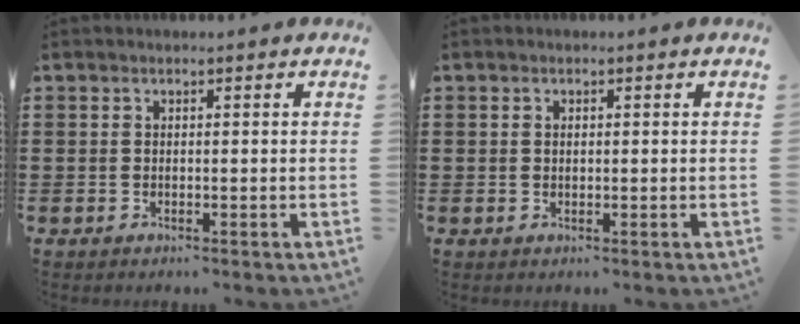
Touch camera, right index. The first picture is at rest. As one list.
[{"total": 0.5, "force": [0.1, 0.3, 0.4], "torque": [-0.009, 0.002, 0.002]}]